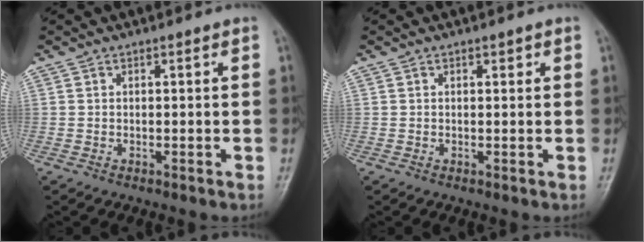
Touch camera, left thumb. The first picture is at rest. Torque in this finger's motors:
{"motor_torque": [-0.12, -0.05, -0.12, -0.03, 0.00]}